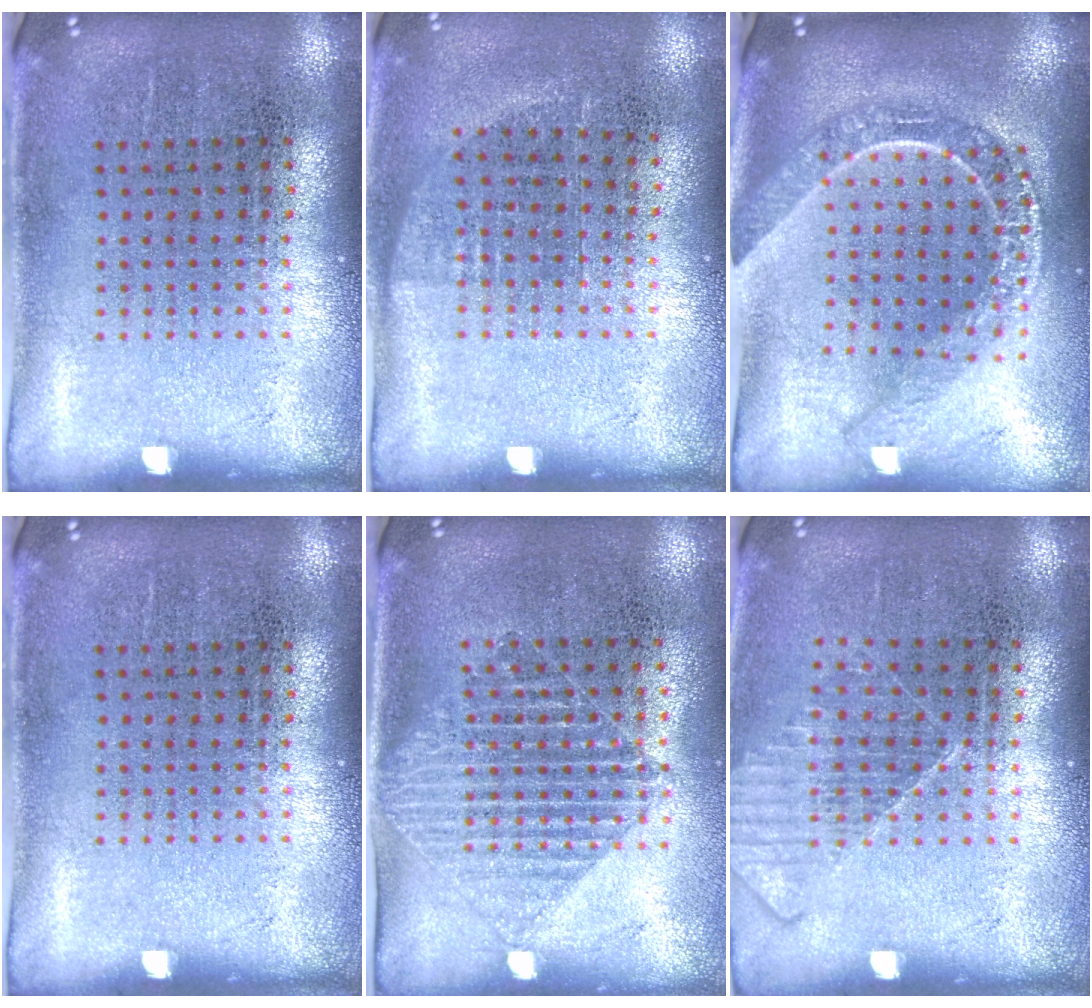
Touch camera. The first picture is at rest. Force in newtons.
{"total": 0.7, "press": 0.6, "slide": 0.3}
{"total": 2.0, "press": 1.7, "slide": 1.1}
{"total": 0.0}
{"total": 1.5, "press": 1.3, "slide": 0.7}
{"total": 1.2, "press": 1.2, "slide": 0.1}